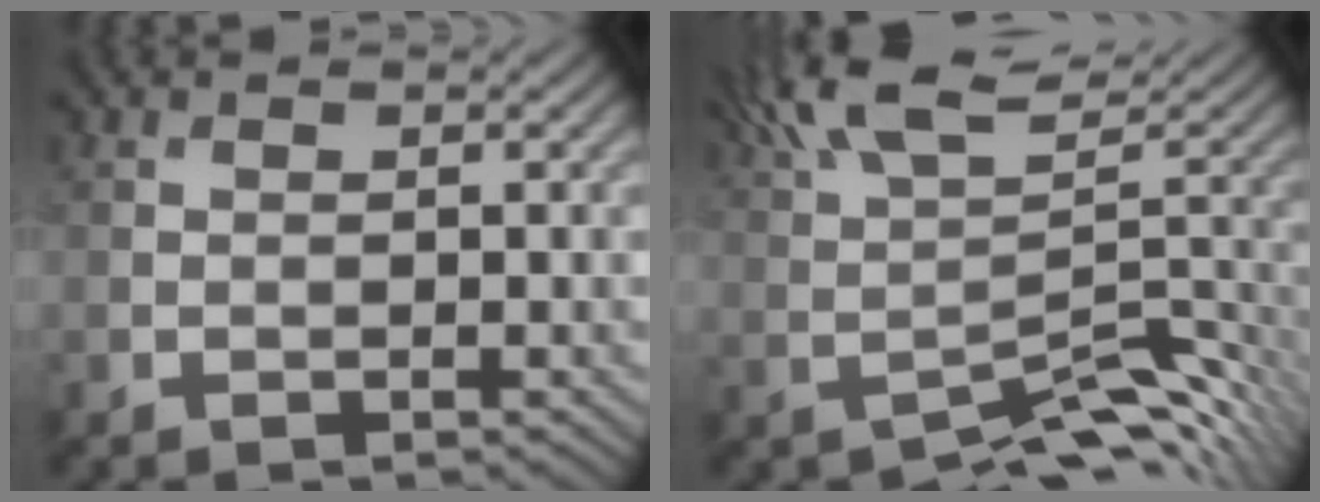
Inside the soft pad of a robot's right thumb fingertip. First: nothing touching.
{"total": 6.8, "force": [0.9, 1.9, 6.5], "torque": [-0.105, 0.014, 0.022]}